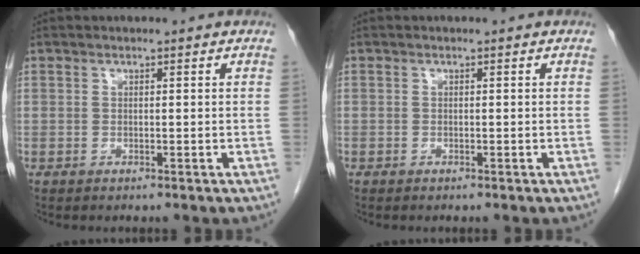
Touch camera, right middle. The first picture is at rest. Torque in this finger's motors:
{"motor_torque": [-0.12, -0.20, -0.64, -0.18]}